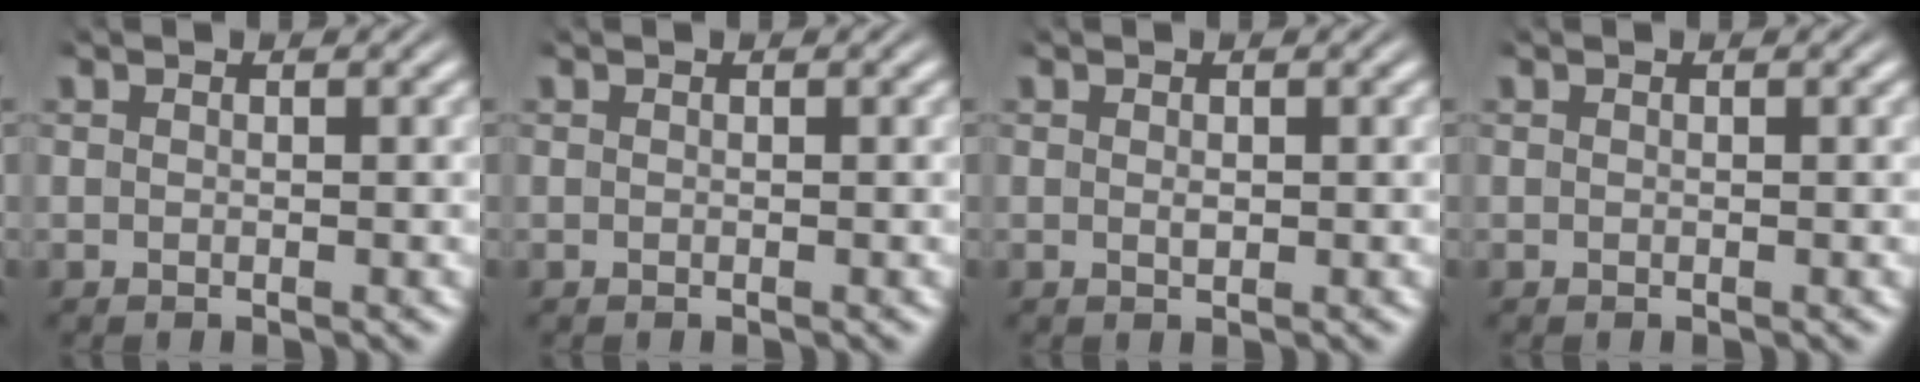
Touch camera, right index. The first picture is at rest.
{"total": 0.0}
{"total": 0.7, "force": [0.0, 0.5, 0.5], "torque": [-0.009, -0.001, 0.000]}
{"total": 0.0}